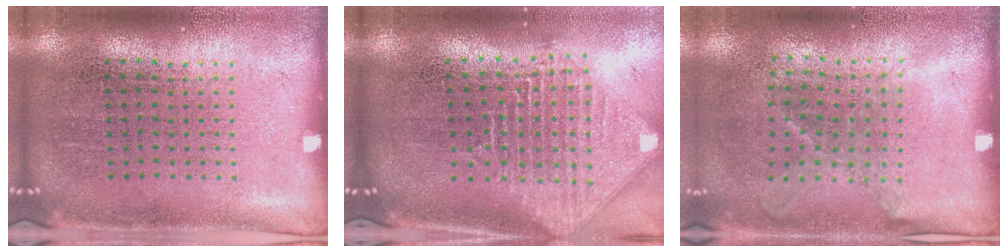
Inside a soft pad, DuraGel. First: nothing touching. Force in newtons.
{"total": 2.5, "press": 1.9, "slide": 1.6}
{"total": 1.2, "press": 0.9, "slide": 0.9}